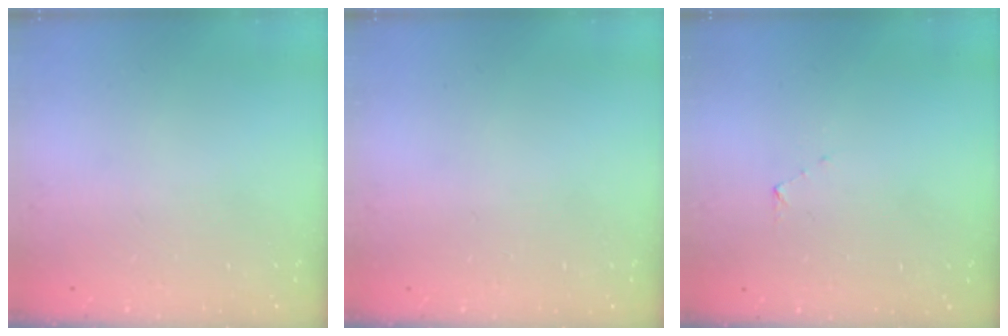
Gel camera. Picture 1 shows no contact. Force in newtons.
{"total": 0.0}
{"total": 2.9, "press": 2.8, "slide": 0.3}